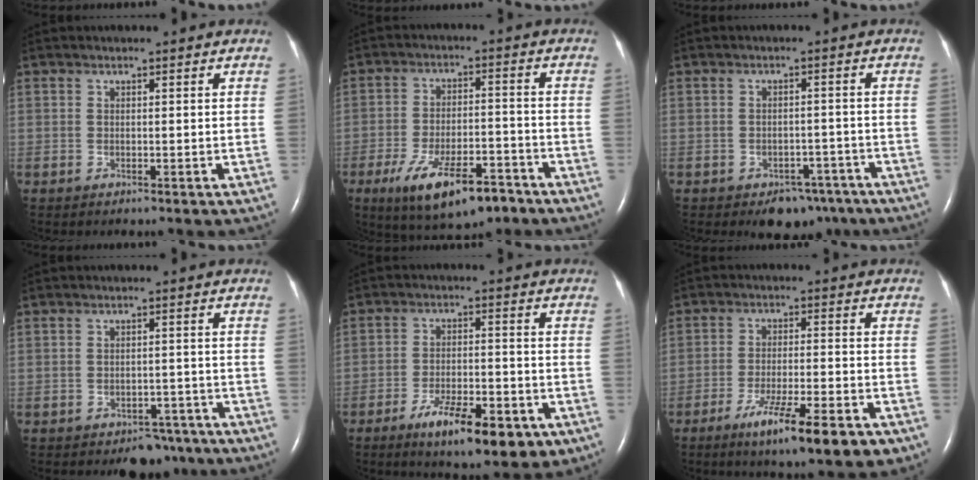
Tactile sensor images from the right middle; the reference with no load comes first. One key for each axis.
{"total": 12.1, "fx": -7.5, "fy": 4.0, "fz": 8.6, "tx": -0.156, "ty": -0.010, "tz": -0.118}
{"total": 5.8, "fx": -4.3, "fy": 3.4, "fz": 2.0, "tx": -0.015, "ty": 0.013, "tz": -0.055}
{"total": 4.7, "fx": -3.7, "fy": 2.5, "fz": 1.3, "tx": -0.009, "ty": 0.011, "tz": -0.048}
{"total": 11.2, "fx": -6.3, "fy": 3.3, "fz": 8.7, "tx": -0.135, "ty": -0.007, "tz": -0.091}
{"total": 11.5, "fx": -6.9, "fy": 1.1, "fz": 9.1, "tx": -0.146, "ty": -0.022, "tz": -0.106}